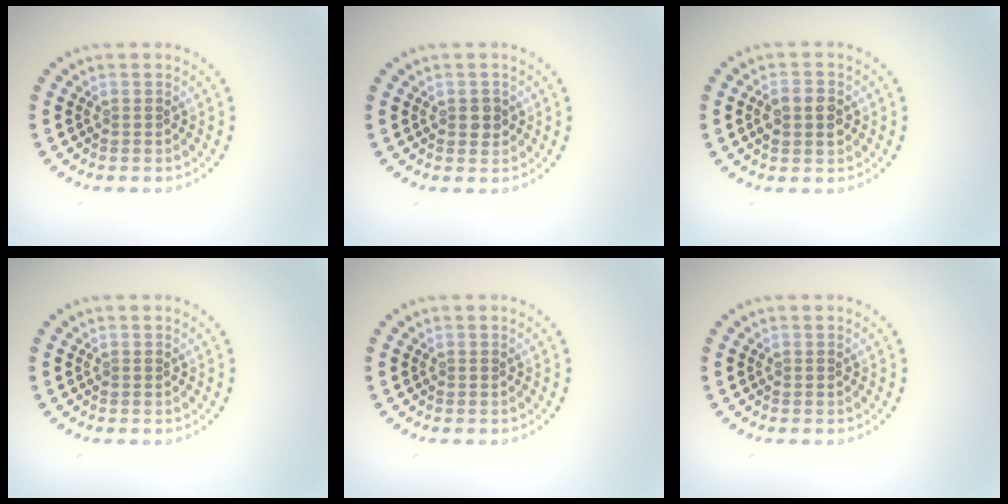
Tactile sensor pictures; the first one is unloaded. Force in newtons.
{"total": 1.5, "press": 1.4, "slide": 0.1}
{"total": 2.8, "press": 2.8, "slide": 0.1}
{"total": 0.0}
{"total": 0.0}
{"total": 0.0}